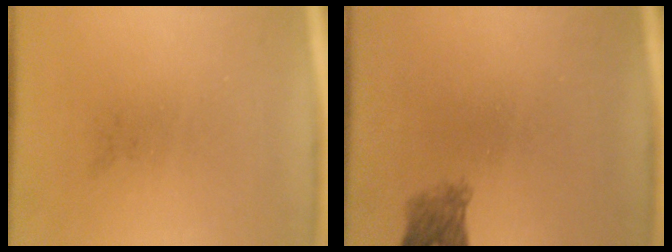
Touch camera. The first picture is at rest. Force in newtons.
{"total": 2.9}